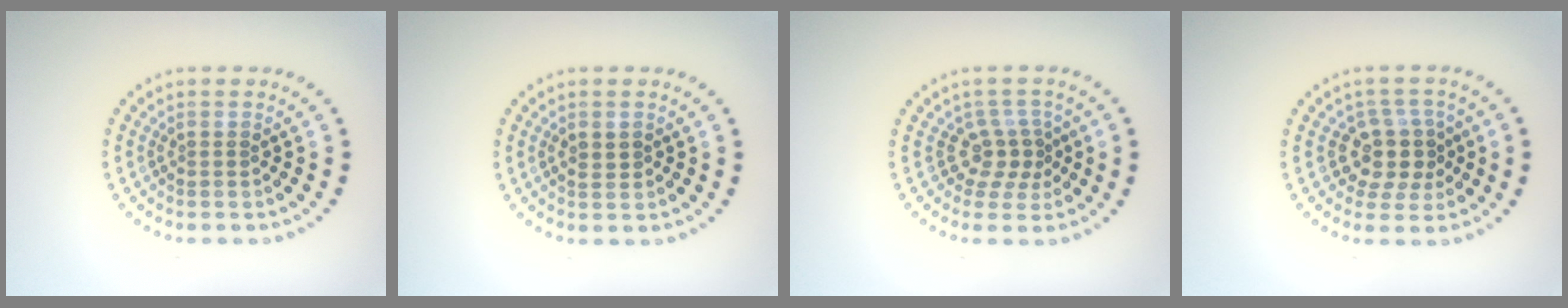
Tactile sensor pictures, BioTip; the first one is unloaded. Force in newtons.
{"total": 0.8, "press": 0.8, "slide": 0.3}
{"total": 2.6, "press": 1.8, "slide": 1.9}
{"total": 3.9, "press": 3.6, "slide": 1.4}